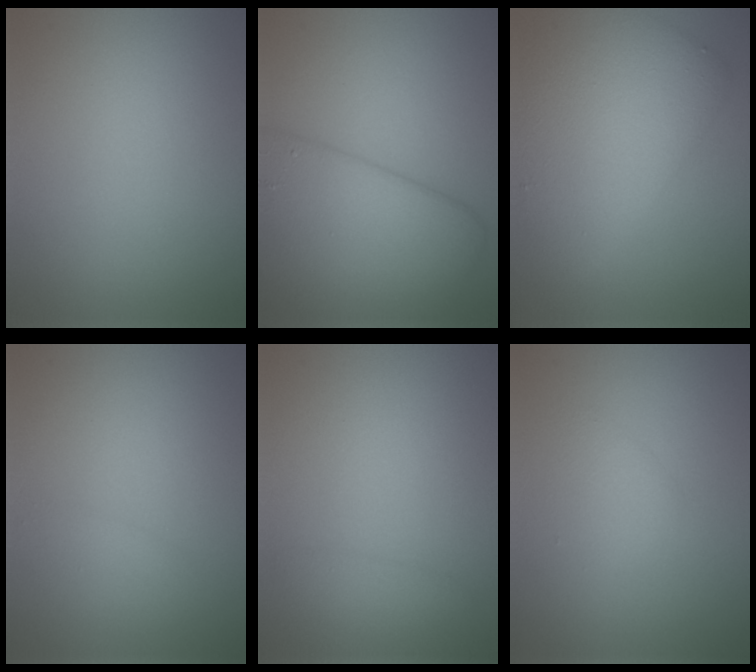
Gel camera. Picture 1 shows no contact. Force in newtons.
{"total": 7.9, "press": 7.9, "slide": 0.2}
{"total": 7.8, "press": 7.8, "slide": 0.2}
{"total": 0.9, "press": 0.9, "slide": 0.1}
{"total": 1.3, "press": 1.3, "slide": 0.0}
{"total": 1.5, "press": 1.5, "slide": 0.1}